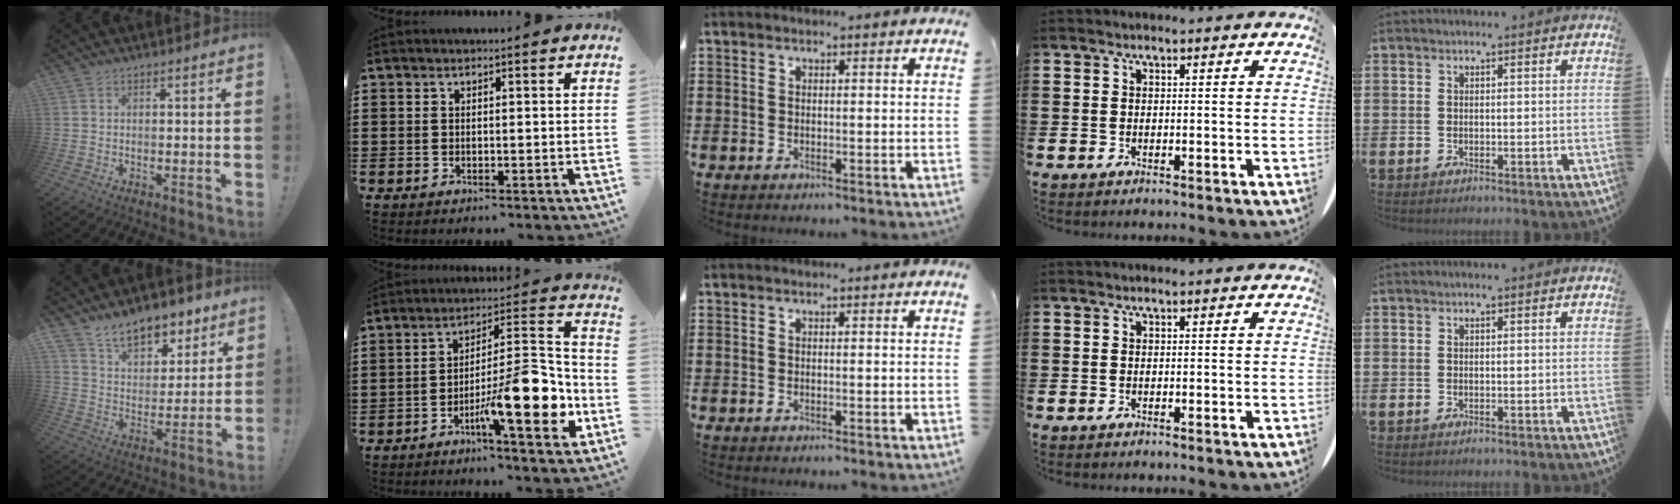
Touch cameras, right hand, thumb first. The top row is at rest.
{"thumb": {"total": 12.1, "force": [9.6, 6.0, 4.1], "torque": [-0.063, -0.071, 0.179]}, "index": {"total": 14.5, "force": [-6.3, 3.3, 12.6], "torque": [-0.187, -0.001, -0.106]}}